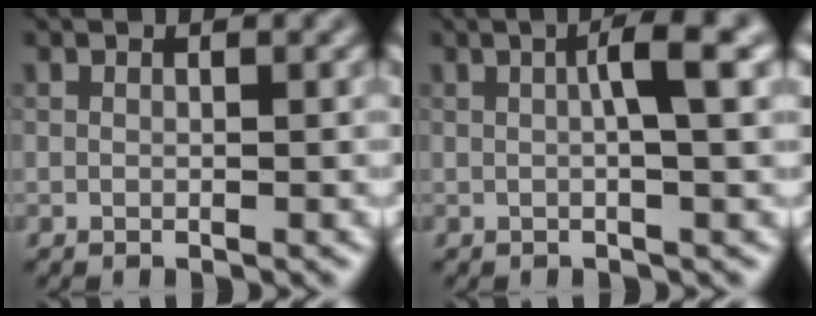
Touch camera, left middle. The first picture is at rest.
{"total": 3.9, "force": [0.7, 0.5, 3.8], "torque": [-0.055, 0.012, 0.006]}